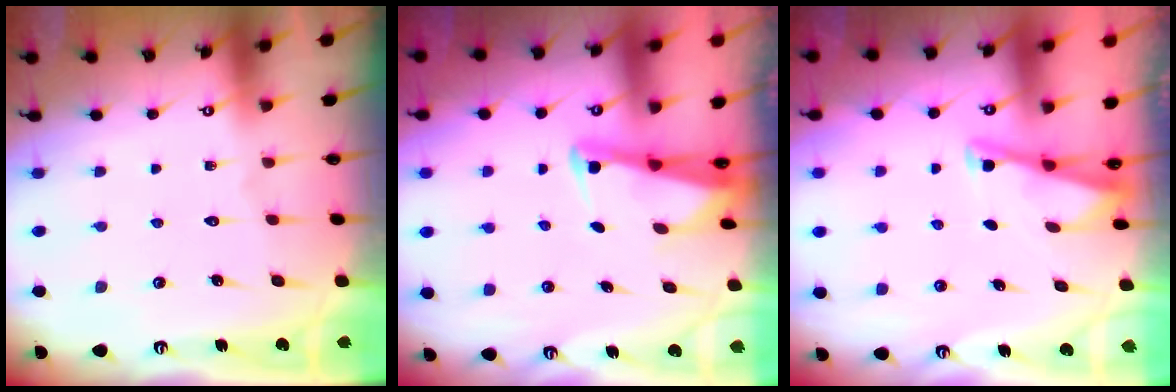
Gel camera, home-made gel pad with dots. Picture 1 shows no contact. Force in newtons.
{"total": 2.3, "press": 2.3, "slide": 0.2}
{"total": 3.2, "press": 3.1, "slide": 0.3}